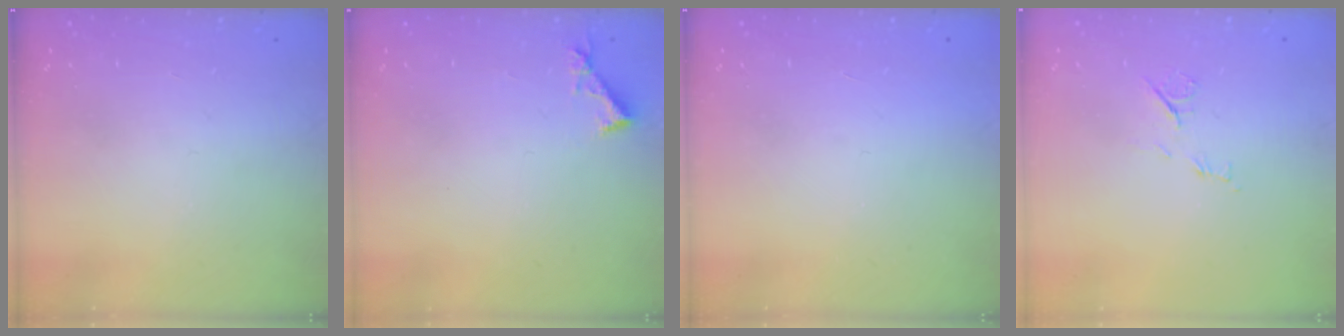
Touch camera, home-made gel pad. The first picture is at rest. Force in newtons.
{"total": 4.2, "press": 4.2, "slide": 0.4}
{"total": 1.6, "press": 1.6, "slide": 0.1}
{"total": 6.3, "press": 6.3, "slide": 0.6}